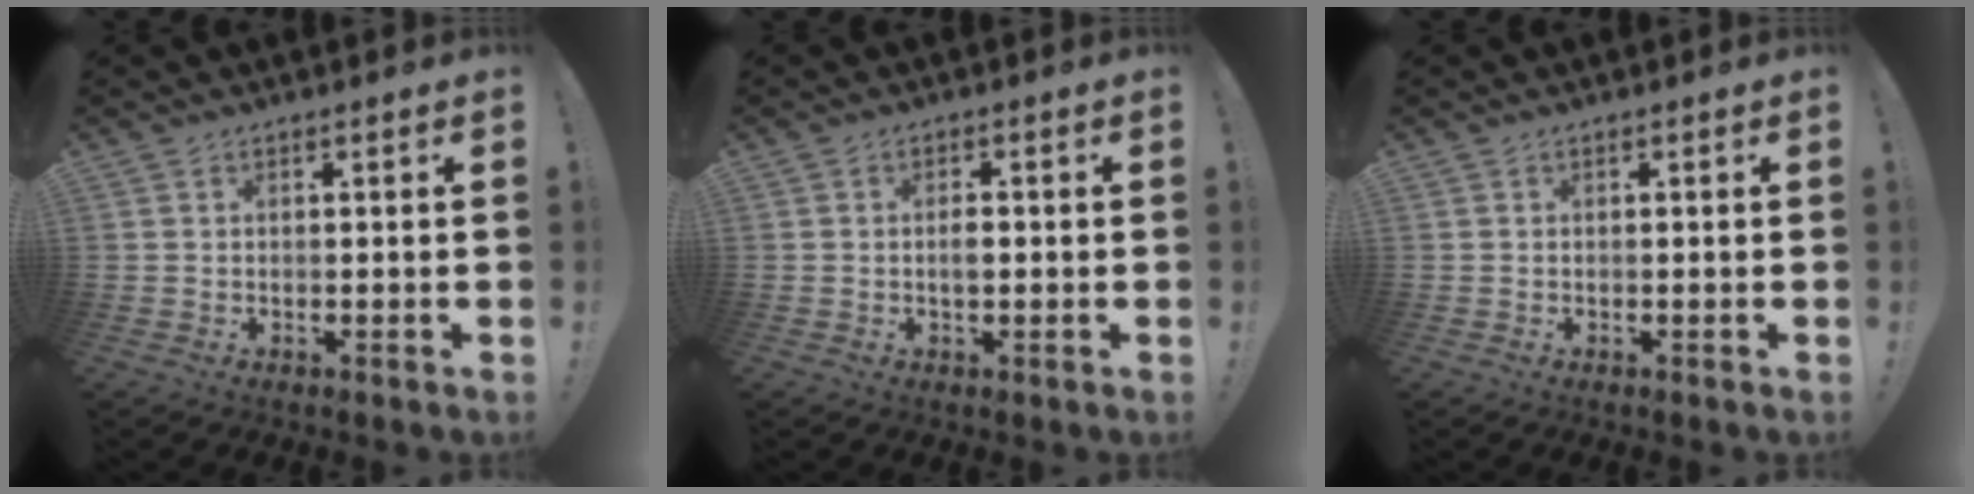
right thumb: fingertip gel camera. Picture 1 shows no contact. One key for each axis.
{"total": 2.6, "fx": -0.4, "fy": 1.3, "fz": 2.2, "tx": -0.030, "ty": 0.003, "tz": -0.010}
{"total": 0.0}